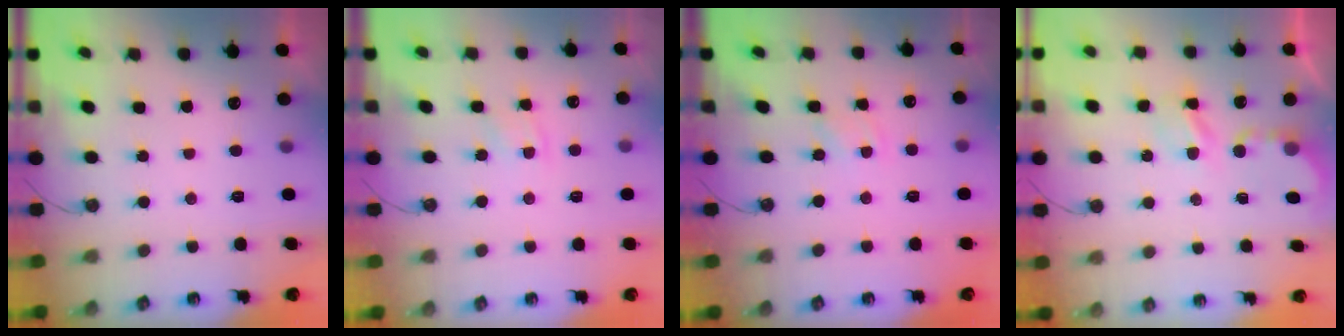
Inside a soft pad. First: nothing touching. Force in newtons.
{"total": 6.1, "press": 6.1, "slide": 0.8}
{"total": 1.7, "press": 1.6, "slide": 0.2}
{"total": 4.5, "press": 4.5, "slide": 0.1}